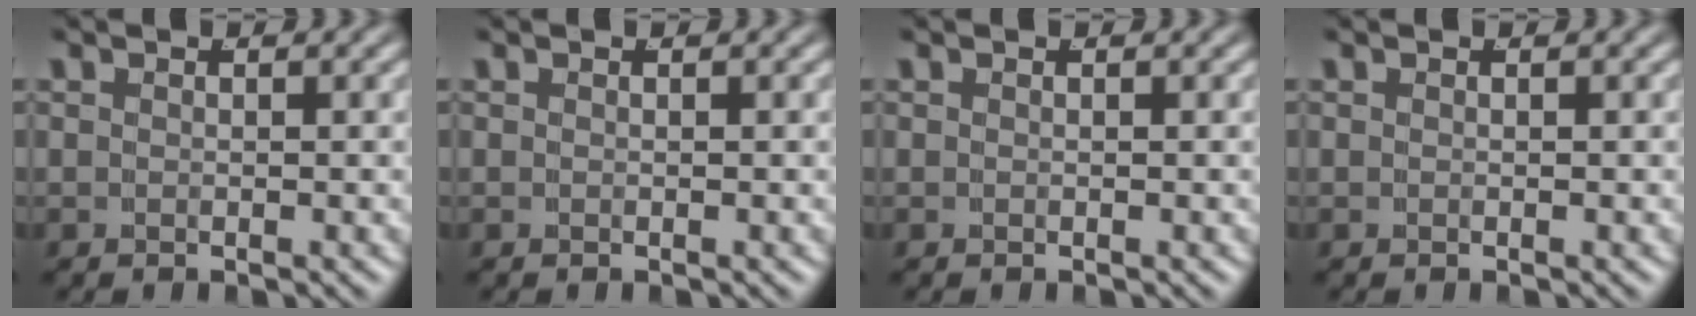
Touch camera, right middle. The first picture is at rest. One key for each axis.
{"total": 0.0}
{"total": 0.0}
{"total": 0.0}